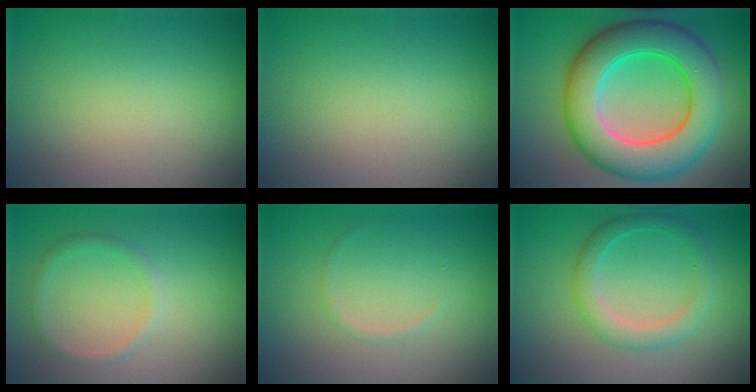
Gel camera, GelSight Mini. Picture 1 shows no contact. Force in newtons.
{"total": 0.0}
{"total": 10.5, "press": 10.5, "slide": 0.3}
{"total": 1.3, "press": 1.3, "slide": 0.1}
{"total": 0.6, "press": 0.6, "slide": 0.0}
{"total": 2.8, "press": 2.8, "slide": 0.0}